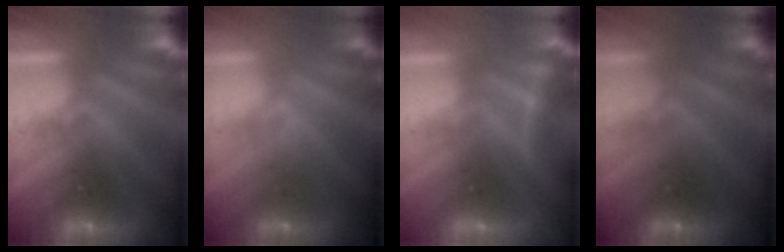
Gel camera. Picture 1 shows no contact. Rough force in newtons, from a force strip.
{"total": 2.4}
{"total": 2.7}
{"total": 1.9}